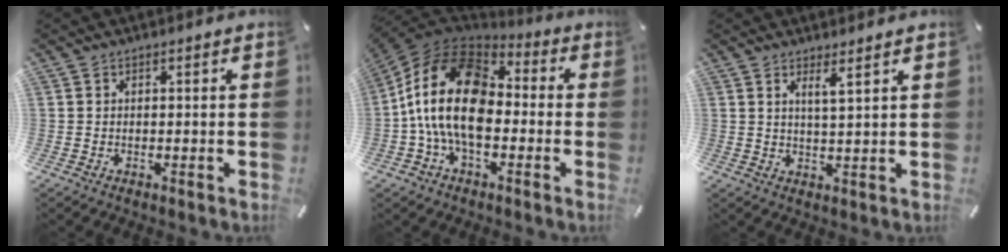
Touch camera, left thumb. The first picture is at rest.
{"total": 20.9, "force": [-2.6, 13.2, 15.9], "torque": [-0.324, 0.028, -0.049]}
{"total": 3.6, "force": [2.7, -0.3, 2.4], "torque": [-0.052, -0.011, 0.047]}